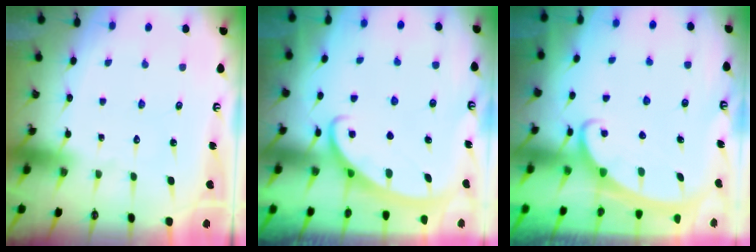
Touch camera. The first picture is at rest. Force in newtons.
{"total": 2.6, "press": 2.5, "slide": 0.4}
{"total": 2.3, "press": 2.3, "slide": 0.3}